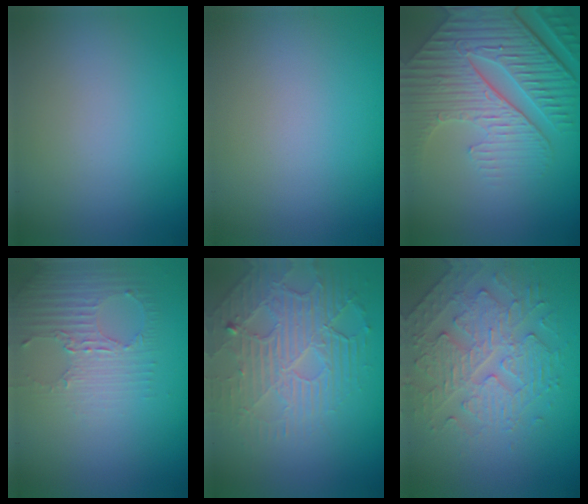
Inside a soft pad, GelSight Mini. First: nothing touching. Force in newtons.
{"total": 0.0}
{"total": 8.9, "press": 6.2, "slide": 6.4}
{"total": 2.9, "press": 2.3, "slide": 1.8}
{"total": 4.4, "press": 4.0, "slide": 1.7}
{"total": 4.8, "press": 3.8, "slide": 2.8}